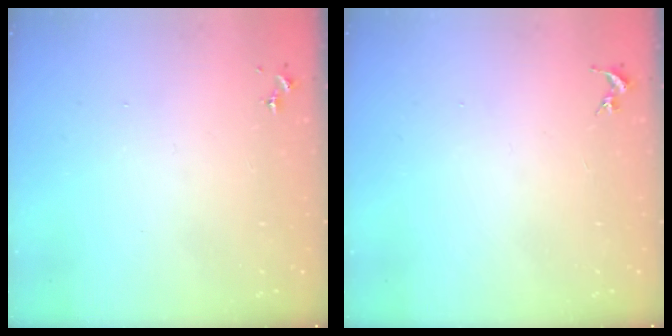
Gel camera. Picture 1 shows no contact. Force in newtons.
{"total": 0.0}